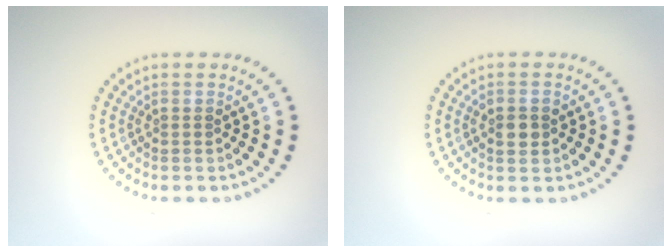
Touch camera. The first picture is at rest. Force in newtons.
{"total": 2.0, "press": 2.0, "slide": 0.2}